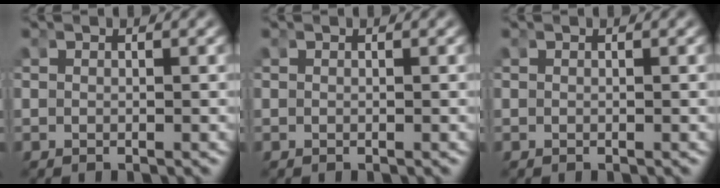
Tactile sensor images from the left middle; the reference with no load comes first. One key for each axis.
{"total": 0.0}
{"total": 0.0}